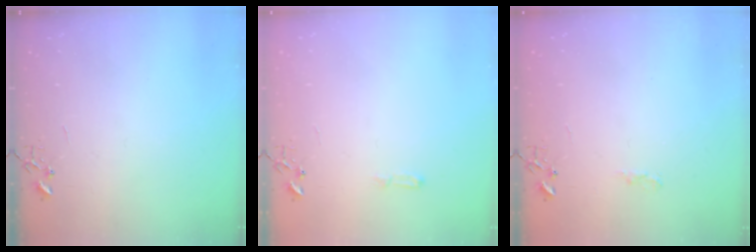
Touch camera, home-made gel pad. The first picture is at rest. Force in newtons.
{"total": 4.0, "press": 3.9, "slide": 0.5}
{"total": 5.6, "press": 5.6, "slide": 0.6}